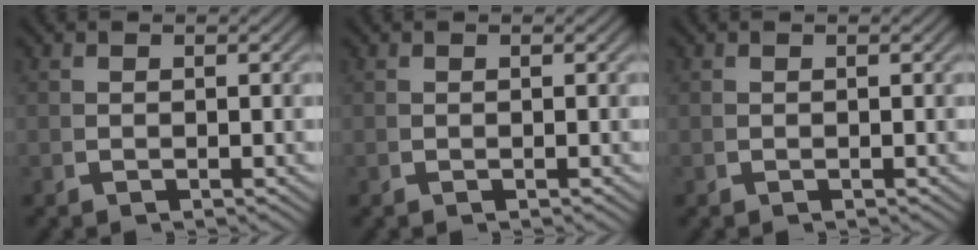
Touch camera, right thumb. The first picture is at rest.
{"total": 0.0}
{"total": 0.0}